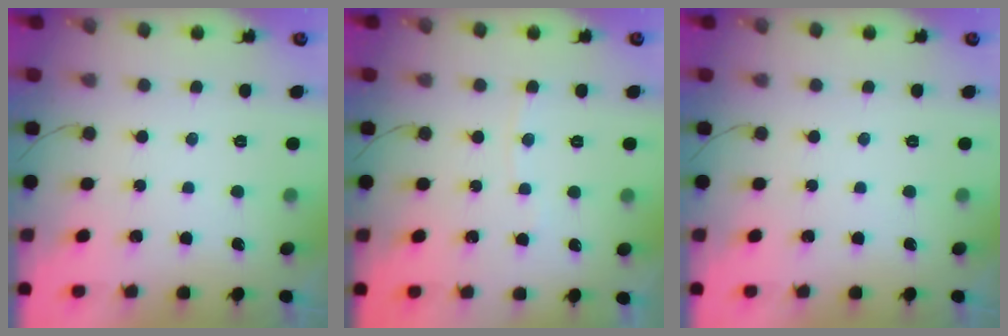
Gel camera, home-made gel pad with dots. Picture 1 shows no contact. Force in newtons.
{"total": 2.2, "press": 2.2, "slide": 0.2}
{"total": 0.0}